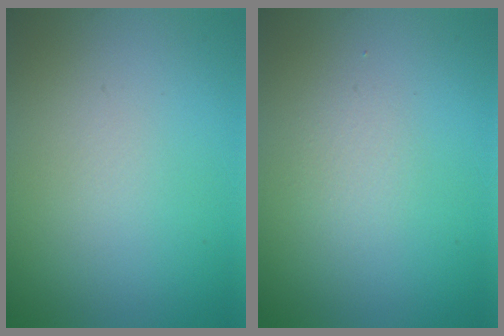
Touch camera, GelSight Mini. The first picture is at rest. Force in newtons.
{"total": 1.1, "press": 1.1, "slide": 0.1}